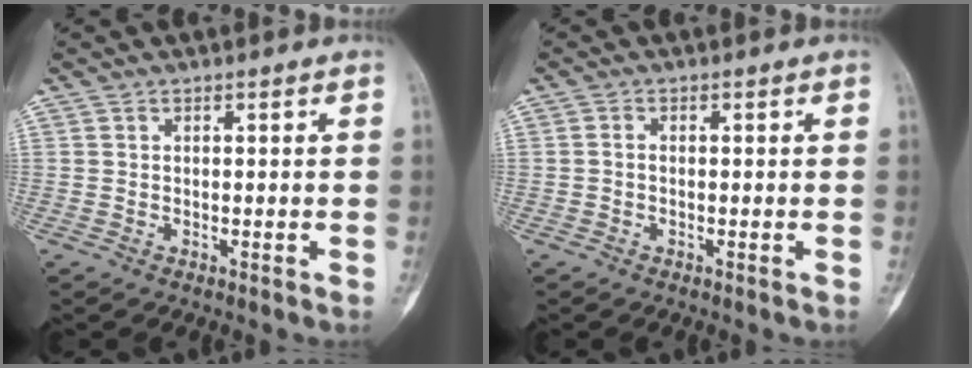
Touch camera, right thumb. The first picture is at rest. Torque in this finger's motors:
{"motor_torque": [-0.10, -0.08, 0.22, 0.31, 0.02]}